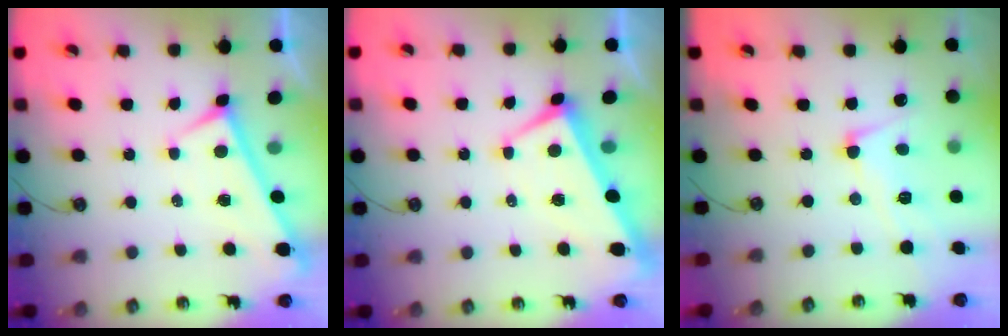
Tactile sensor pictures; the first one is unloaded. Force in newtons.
{"total": 1.7, "press": 1.5, "slide": 0.8}
{"total": 4.2, "press": 4.0, "slide": 1.0}